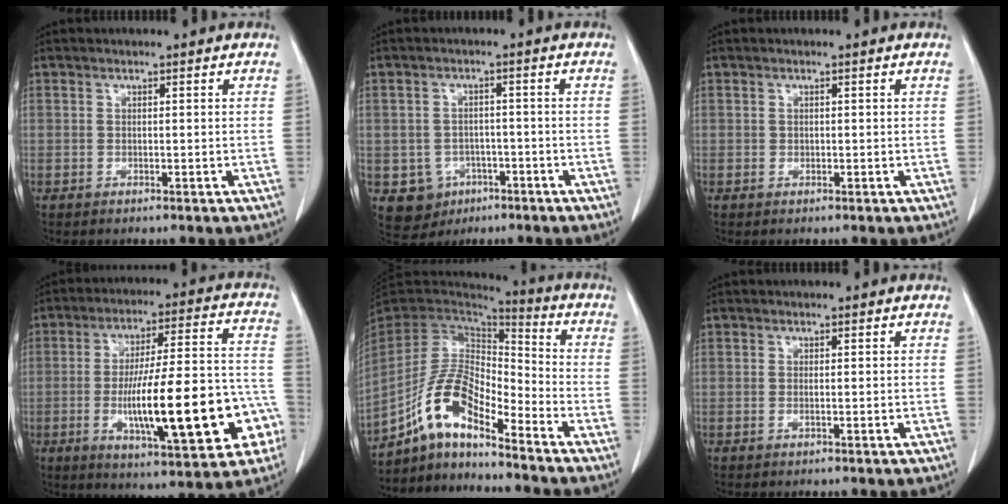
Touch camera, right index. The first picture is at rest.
{"total": 5.8, "force": [-2.4, 5.2, 1.1], "torque": [-0.018, 0.008, -0.024]}
{"total": 0.0}
{"total": 22.0, "force": [-6.1, 4.2, 20.7], "torque": [-0.293, 0.020, -0.078]}
{"total": 11.5, "force": [-7.8, 3.2, 7.9], "torque": [-0.170, 0.027, -0.146]}
{"total": 0.6, "force": [-0.2, 0.0, 0.6], "torque": [-0.014, -0.002, -0.002]}